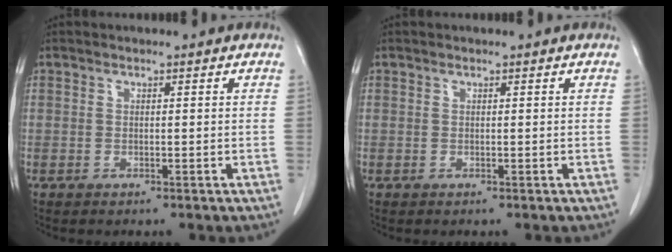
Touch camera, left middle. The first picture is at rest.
{"total": 0.0}